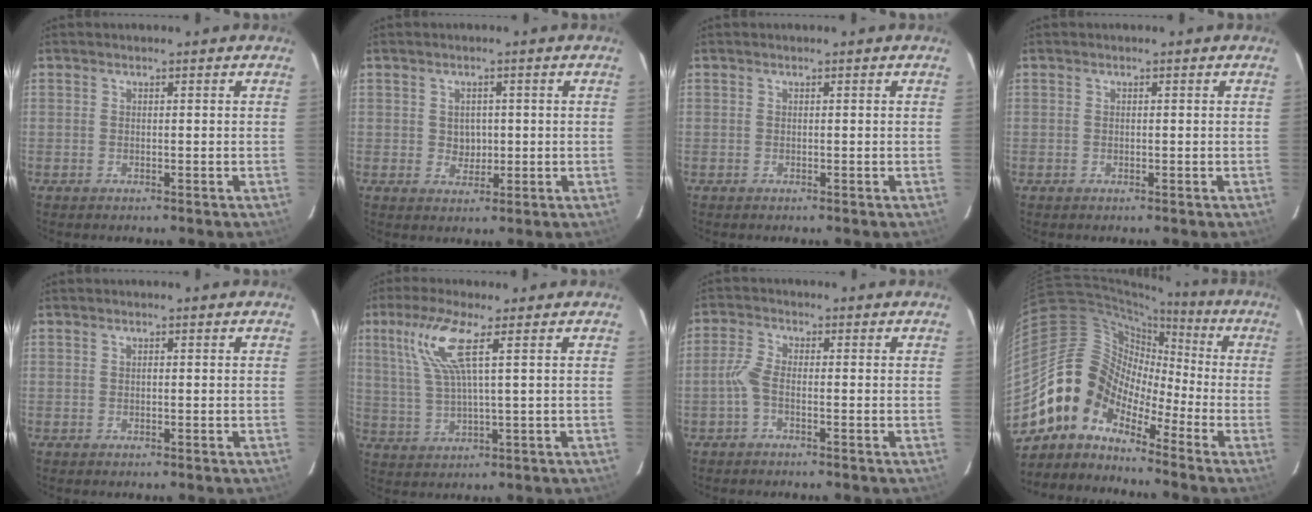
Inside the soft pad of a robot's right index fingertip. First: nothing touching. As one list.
[{"total": 3.1, "force": [0.1, 2.9, 1.2], "torque": [-0.016, 0.003, 0.007]}, {"total": 0.0}, {"total": 0.0}, {"total": 0.0}, {"total": 8.6, "force": [3.7, 0.7, 7.7], "torque": [-0.162, 0.004, 0.083]}, {"total": 3.1, "force": [-1.3, 0.9, 2.6], "torque": [-0.069, 0.006, -0.030]}, {"total": 10.6, "force": [-7.5, 6.8, 3.3], "torque": [-0.057, 0.037, -0.170]}]